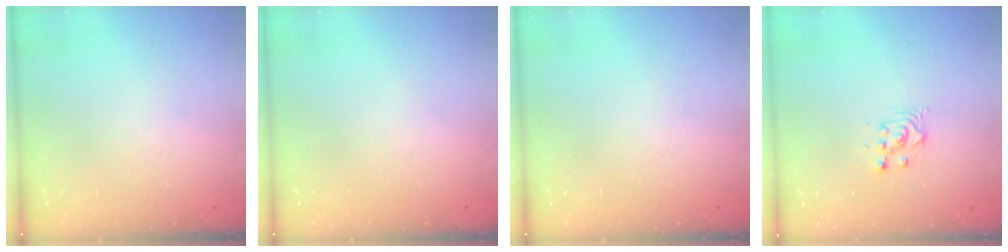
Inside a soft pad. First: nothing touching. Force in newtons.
{"total": 0.0}
{"total": 0.0}
{"total": 2.9, "press": 2.9, "slide": 0.1}